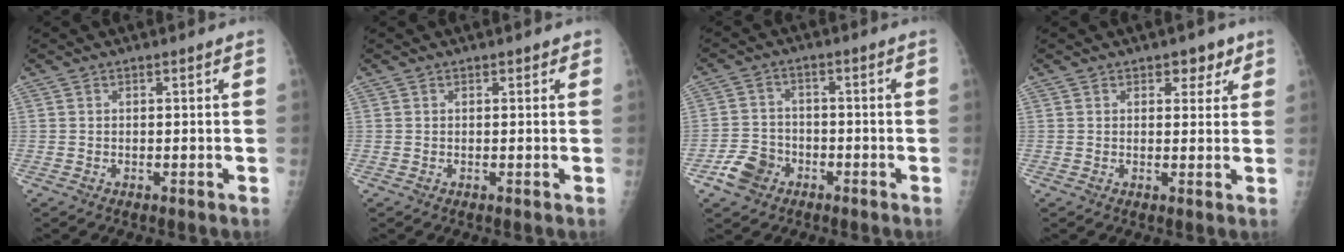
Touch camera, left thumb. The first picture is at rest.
{"total": 0.7, "force": [0.4, 0.4, 0.2], "torque": [0.005, -0.001, 0.000]}
{"total": 6.2, "force": [-3.3, 4.8, 2.2], "torque": [-0.027, 0.020, -0.058]}
{"total": 3.7, "force": [2.1, 2.3, 1.9], "torque": [0.005, -0.008, 0.025]}